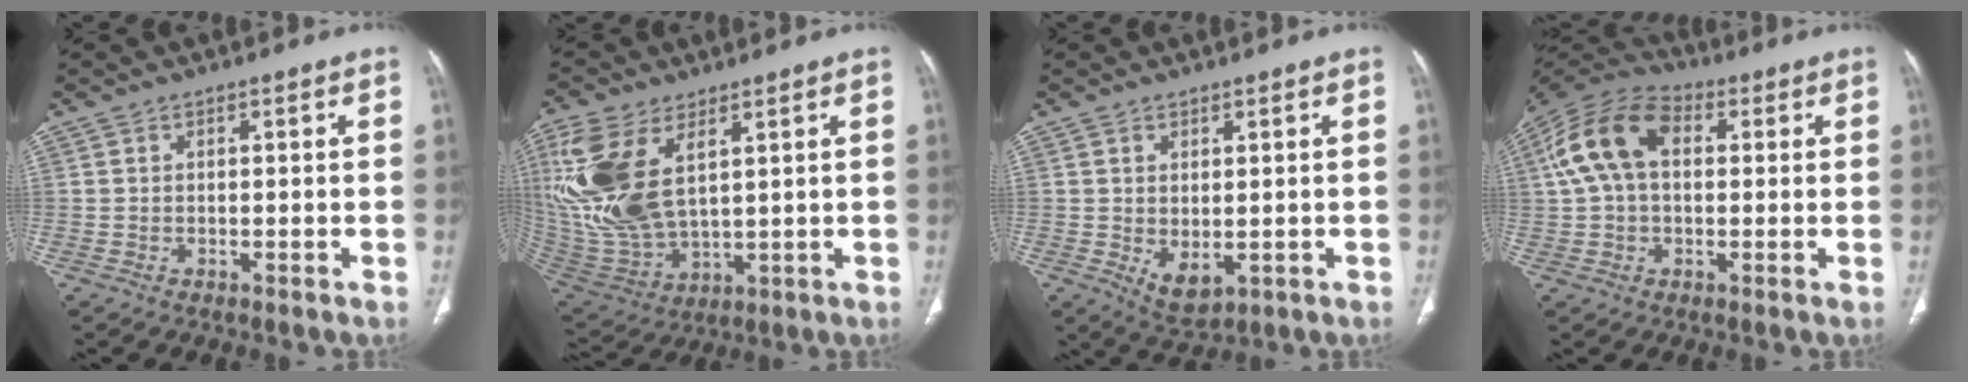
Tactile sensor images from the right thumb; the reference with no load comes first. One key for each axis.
{"total": 19.0, "fx": 6.1, "fy": 10.1, "fz": 14.9, "tx": -0.335, "ty": -0.023, "tz": 0.132}
{"total": 5.1, "fx": -0.7, "fy": 2.9, "fz": 4.2, "tx": -0.066, "ty": -0.010, "tz": 0.008}
{"total": 13.8, "fx": 2.6, "fy": 8.9, "fz": 10.2, "tx": -0.199, "ty": 0.036, "tz": 0.041}